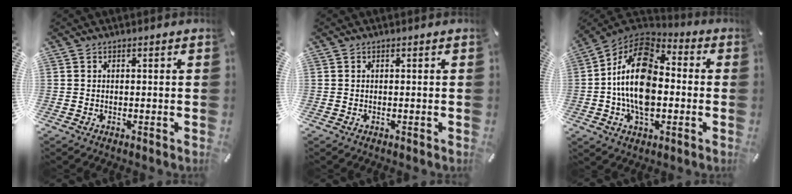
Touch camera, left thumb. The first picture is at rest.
{"total": 0.0}
{"total": 17.9, "force": [-2.2, 11.5, 13.6], "torque": [-0.281, 0.010, -0.049]}